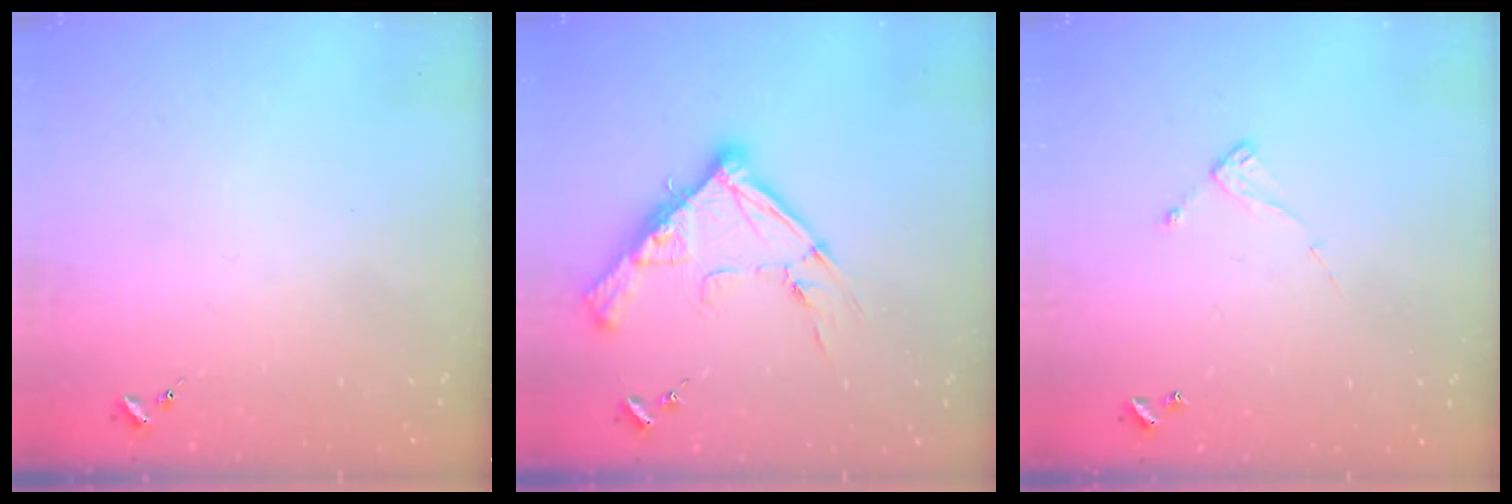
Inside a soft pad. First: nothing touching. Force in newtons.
{"total": 16.4, "press": 16.3, "slide": 1.4}
{"total": 6.4, "press": 6.4, "slide": 0.4}